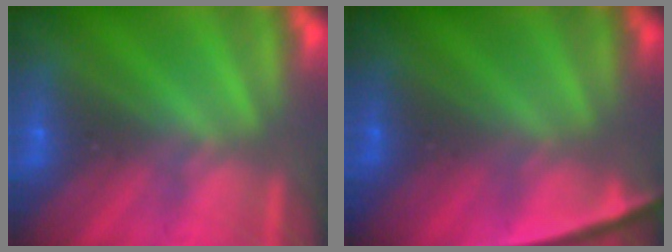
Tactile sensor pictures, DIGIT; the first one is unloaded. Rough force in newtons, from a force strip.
{"total": 2.4}